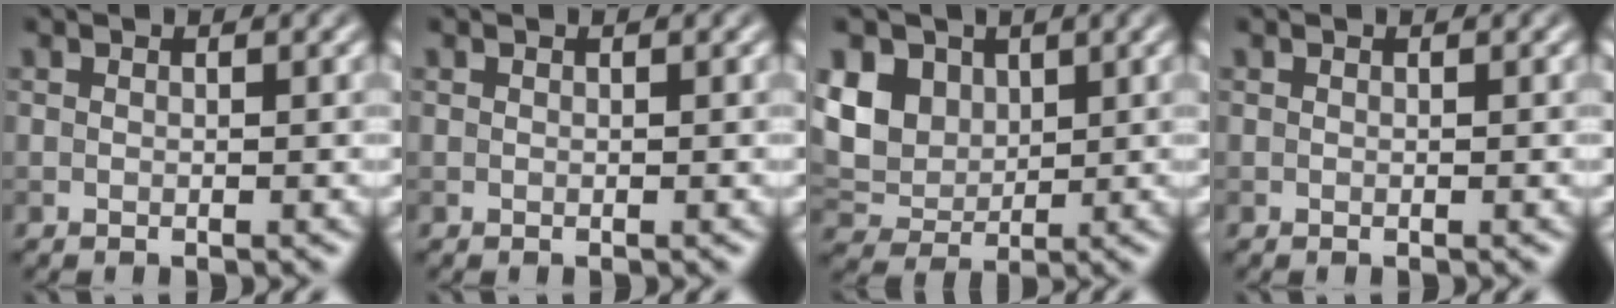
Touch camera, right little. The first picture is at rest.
{"total": 0.0}
{"total": 6.3, "force": [2.2, 4.8, 3.4], "torque": [-0.098, 0.016, 0.038]}
{"total": 0.0}